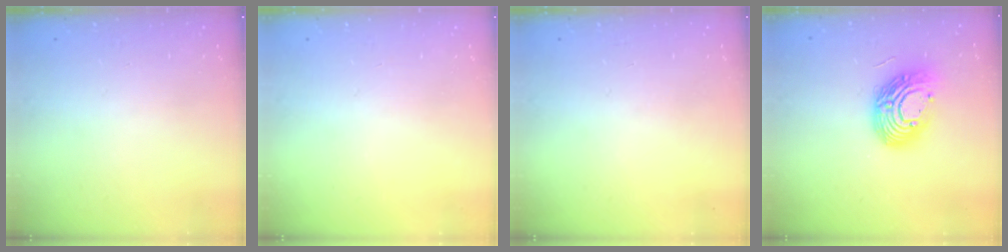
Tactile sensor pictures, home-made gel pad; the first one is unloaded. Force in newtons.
{"total": 0.0}
{"total": 0.0}
{"total": 14.7, "press": 14.6, "slide": 1.0}